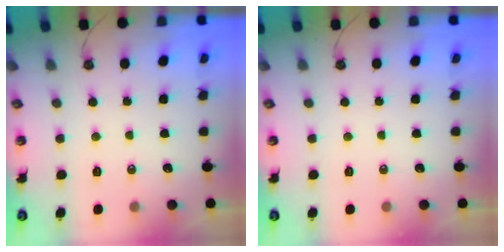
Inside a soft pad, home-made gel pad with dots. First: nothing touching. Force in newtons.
{"total": 0.0}